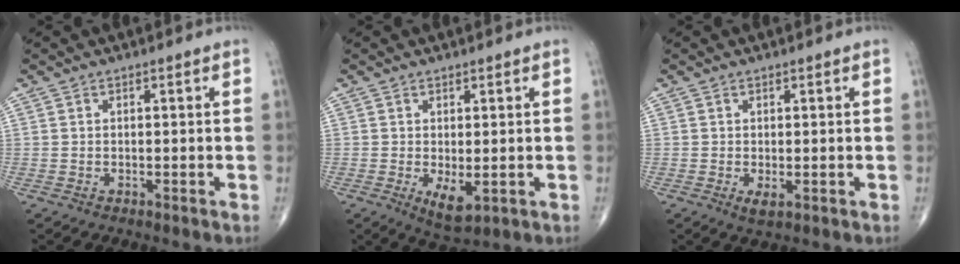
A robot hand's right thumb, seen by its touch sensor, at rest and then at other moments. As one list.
[{"total": 4.7, "force": [-0.8, 2.0, 4.1], "torque": [-0.064, -0.015, -0.003]}, {"total": 1.8, "force": [-0.3, 0.8, 1.6], "torque": [-0.028, -0.006, -0.001]}]